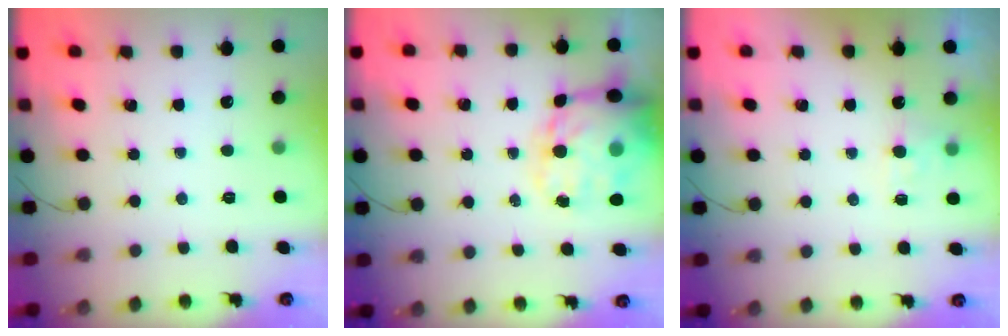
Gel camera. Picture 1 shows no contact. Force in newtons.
{"total": 18.8, "press": 18.1, "slide": 5.0}
{"total": 3.7, "press": 3.3, "slide": 1.6}